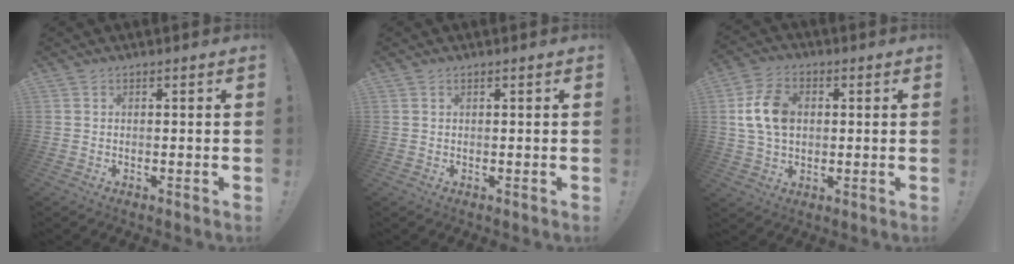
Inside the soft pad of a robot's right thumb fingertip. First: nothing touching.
{"total": 0.5, "force": [0.4, 0.2, 0.3], "torque": [-0.012, 0.002, 0.010]}
{"total": 12.1, "force": [1.9, 8.6, 8.3], "torque": [-0.143, 0.005, 0.038]}